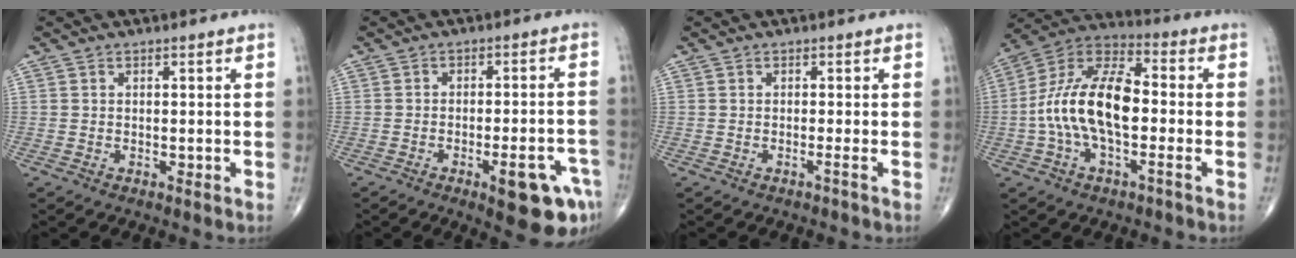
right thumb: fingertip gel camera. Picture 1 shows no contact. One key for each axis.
{"total": 11.0, "fx": -5.2, "fy": 3.6, "fz": 8.9, "tx": -0.089, "ty": 0.024, "tz": -0.058}
{"total": 0.0}
{"total": 16.6, "fx": -1.3, "fy": 8.2, "fz": 14.3, "tx": -0.273, "ty": 0.040, "tz": -0.032}